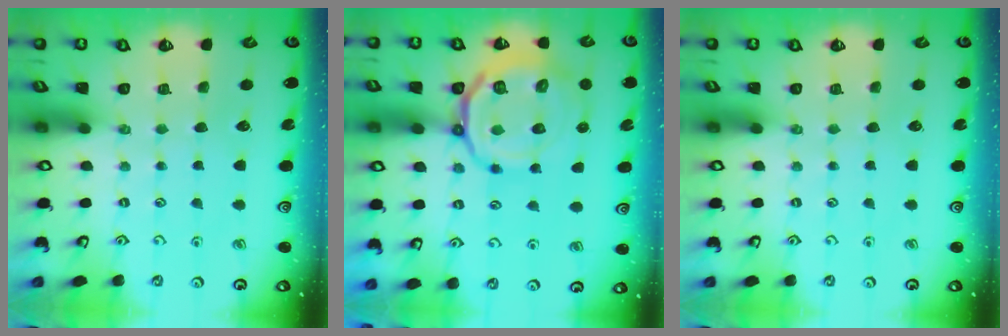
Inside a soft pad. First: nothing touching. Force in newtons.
{"total": 15.9, "press": 15.8, "slide": 2.0}
{"total": 0.0}